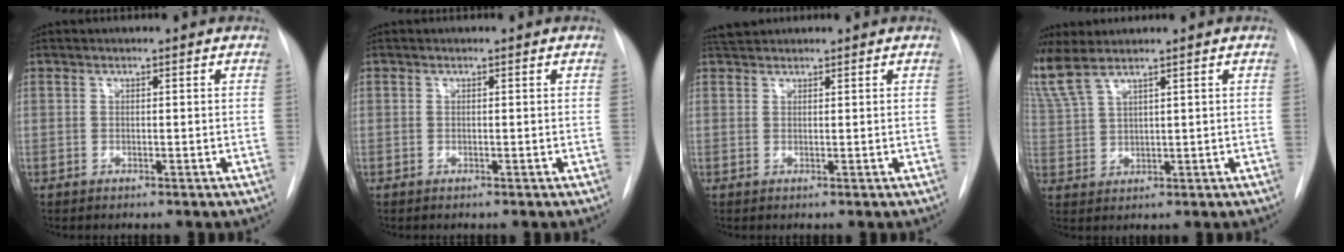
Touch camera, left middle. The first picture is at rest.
{"total": 0.0}
{"total": 2.2, "force": [2.1, 0.6, 0.2], "torque": [-0.005, 0.017, 0.037]}
{"total": 8.5, "force": [6.6, 1.7, 5.0], "torque": [-0.145, 0.006, 0.145]}